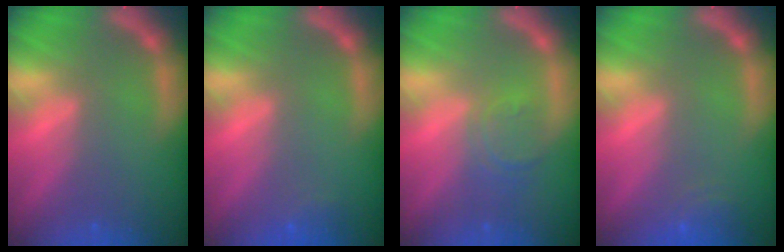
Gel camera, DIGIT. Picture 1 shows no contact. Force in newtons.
{"total": 1.4}
{"total": 3.0}
{"total": 2.5}